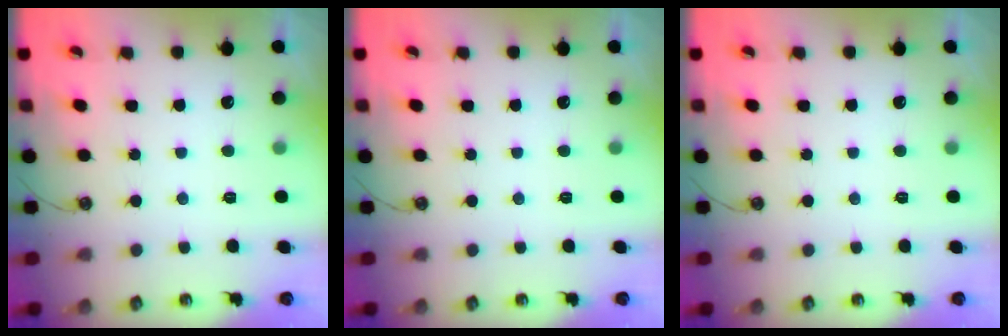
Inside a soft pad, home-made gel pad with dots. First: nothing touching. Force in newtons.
{"total": 0.0}
{"total": 0.0}